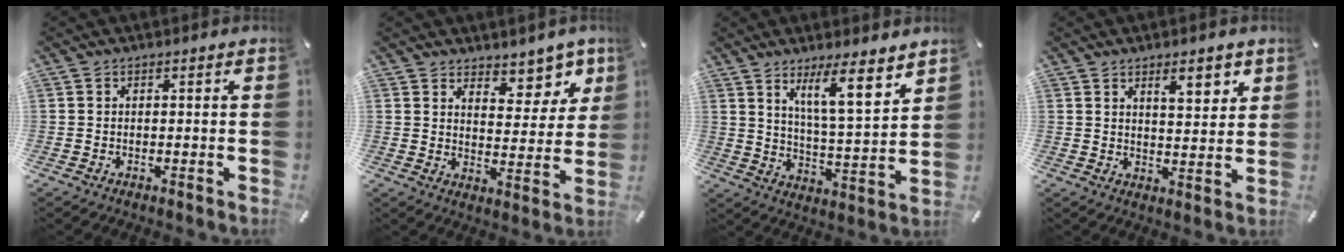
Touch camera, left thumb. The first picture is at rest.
{"total": 8.8, "force": [7.2, 4.6, 2.3], "torque": [-0.006, -0.069, 0.125]}
{"total": 11.7, "force": [8.2, 2.4, 8.0], "torque": [-0.128, -0.053, 0.136]}
{"total": 6.8, "force": [4.5, 2.7, 4.4], "torque": [-0.049, -0.024, 0.071]}